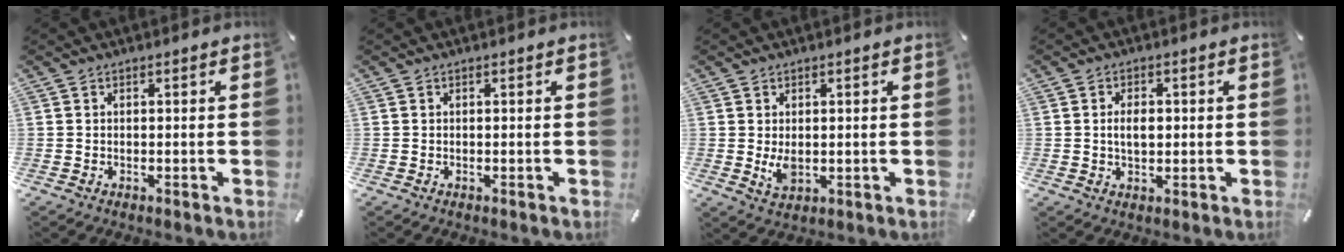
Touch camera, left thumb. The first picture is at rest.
{"total": 0.0}
{"total": 4.2, "force": [-0.1, 2.7, 3.2], "torque": [-0.072, -0.007, -0.005]}
{"total": 3.9, "force": [0.3, 2.4, 3.1], "torque": [-0.055, 0.004, 0.001]}